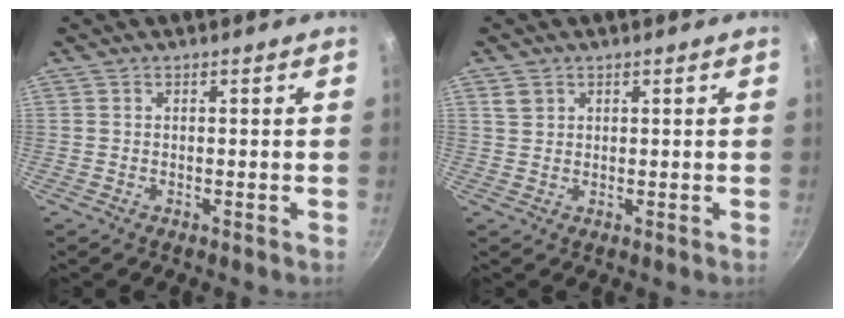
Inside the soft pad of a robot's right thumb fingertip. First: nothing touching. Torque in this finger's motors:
{"motor_torque": [-0.02, -0.09, 0.23, 0.13, -0.01]}